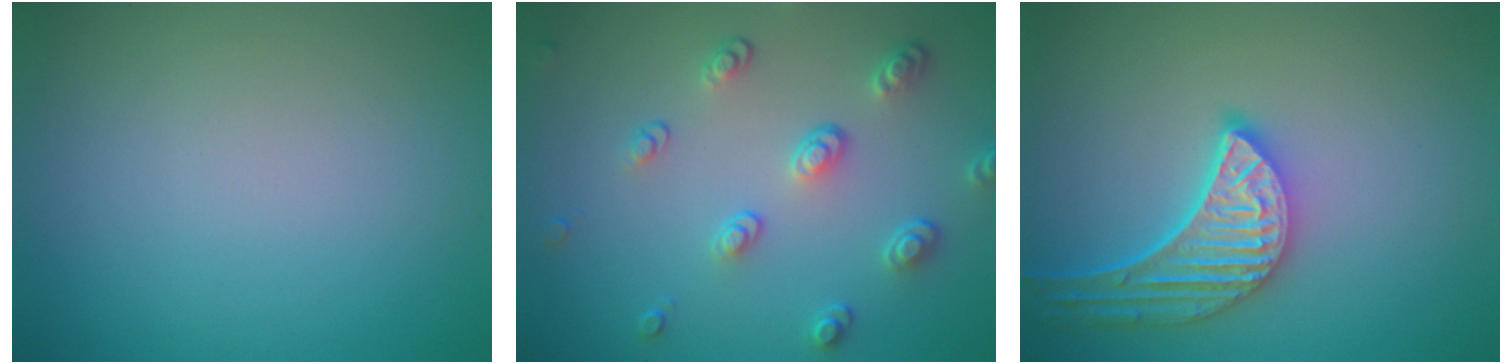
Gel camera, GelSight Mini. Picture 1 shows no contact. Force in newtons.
{"total": 3.7, "press": 2.9, "slide": 2.4}
{"total": 5.3, "press": 4.4, "slide": 3.0}